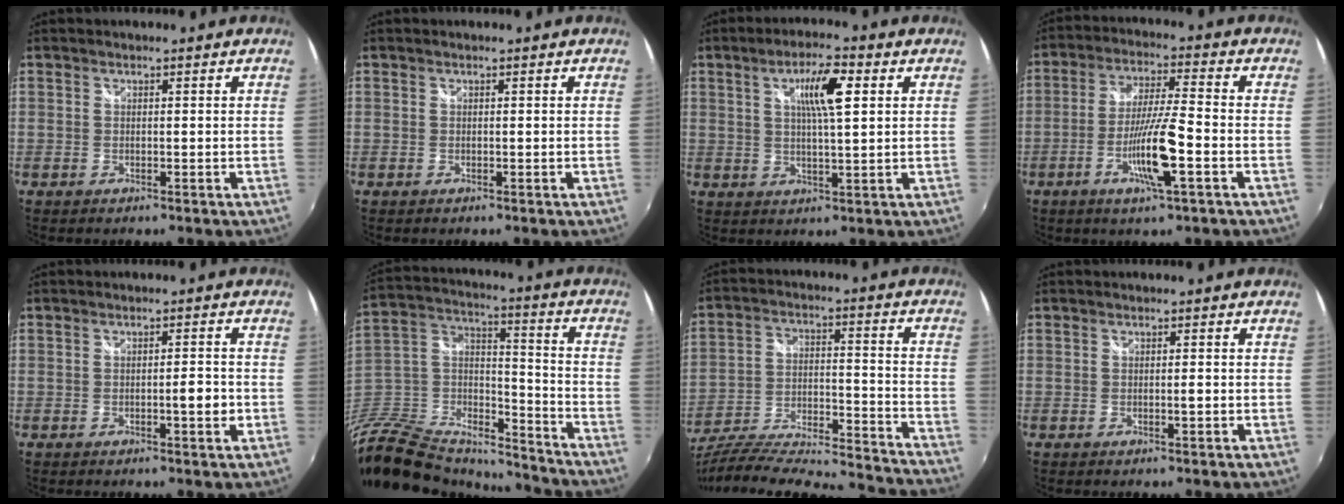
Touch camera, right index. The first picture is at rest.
{"total": 0.0}
{"total": 7.9, "force": [2.6, 1.4, 7.3], "torque": [-0.121, 0.007, 0.043]}
{"total": 10.1, "force": [-3.7, 0.2, 9.4], "torque": [-0.183, -0.003, -0.068]}
{"total": 2.9, "force": [-0.7, 0.4, 2.8], "torque": [-0.043, 0.004, -0.009]}
{"total": 25.9, "force": [-20.4, 11.5, 11.0], "torque": [-0.254, 0.034, -0.335]}
{"total": 28.3, "force": [-24.9, 2.8, 13.3], "torque": [-0.213, -0.051, -0.365]}
{"total": 0.9, "force": [-0.2, 0.0, 0.8], "torque": [-0.015, 0.004, -0.002]}